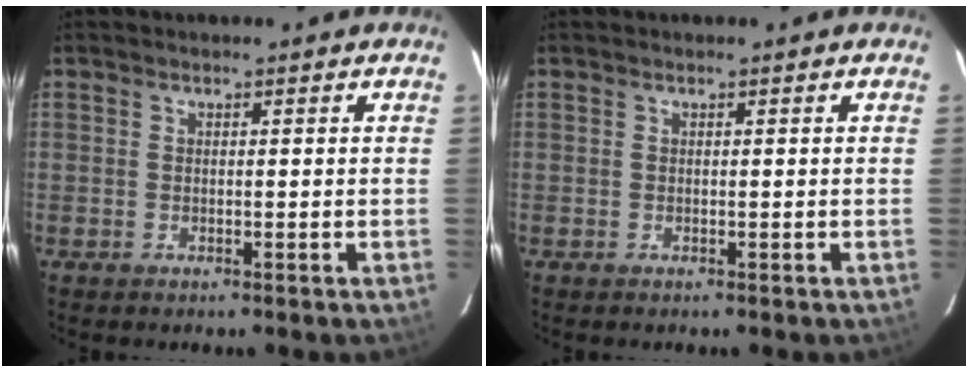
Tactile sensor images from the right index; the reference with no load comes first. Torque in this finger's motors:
{"motor_torque": [0.00, 0.00, 0.00, 0.00]}